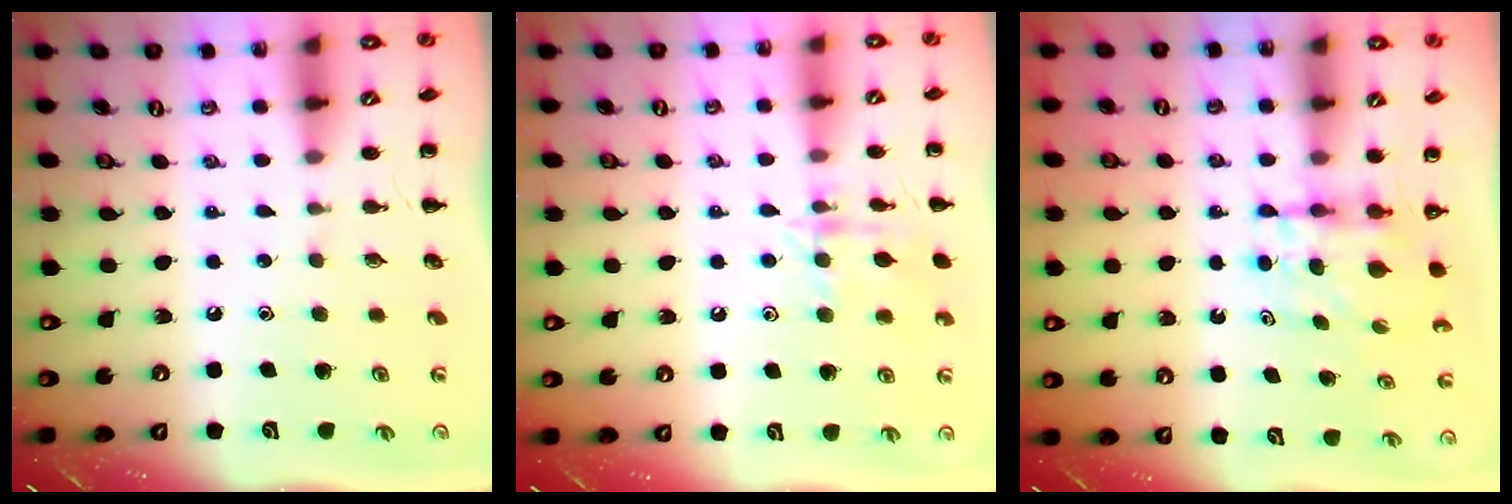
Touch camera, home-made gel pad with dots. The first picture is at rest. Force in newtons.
{"total": 10.2, "press": 10.2, "slide": 0.6}
{"total": 5.0, "press": 5.0, "slide": 0.4}